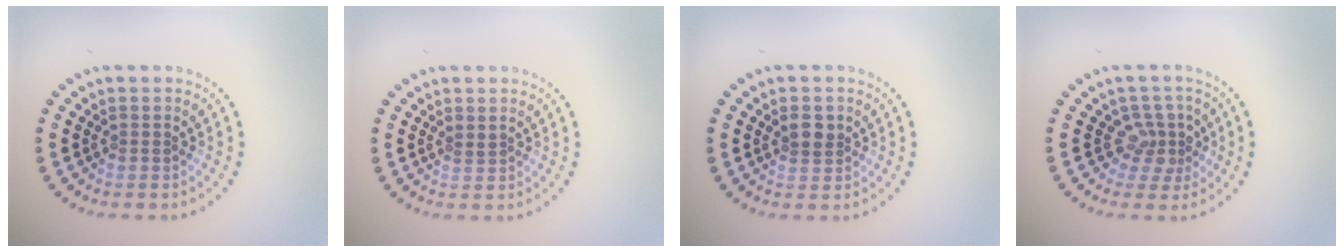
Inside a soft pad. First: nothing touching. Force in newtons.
{"total": 0.5, "press": 0.2, "slide": 0.5}
{"total": 1.8, "press": 1.7, "slide": 0.5}
{"total": 2.7, "press": 2.0, "slide": 1.8}